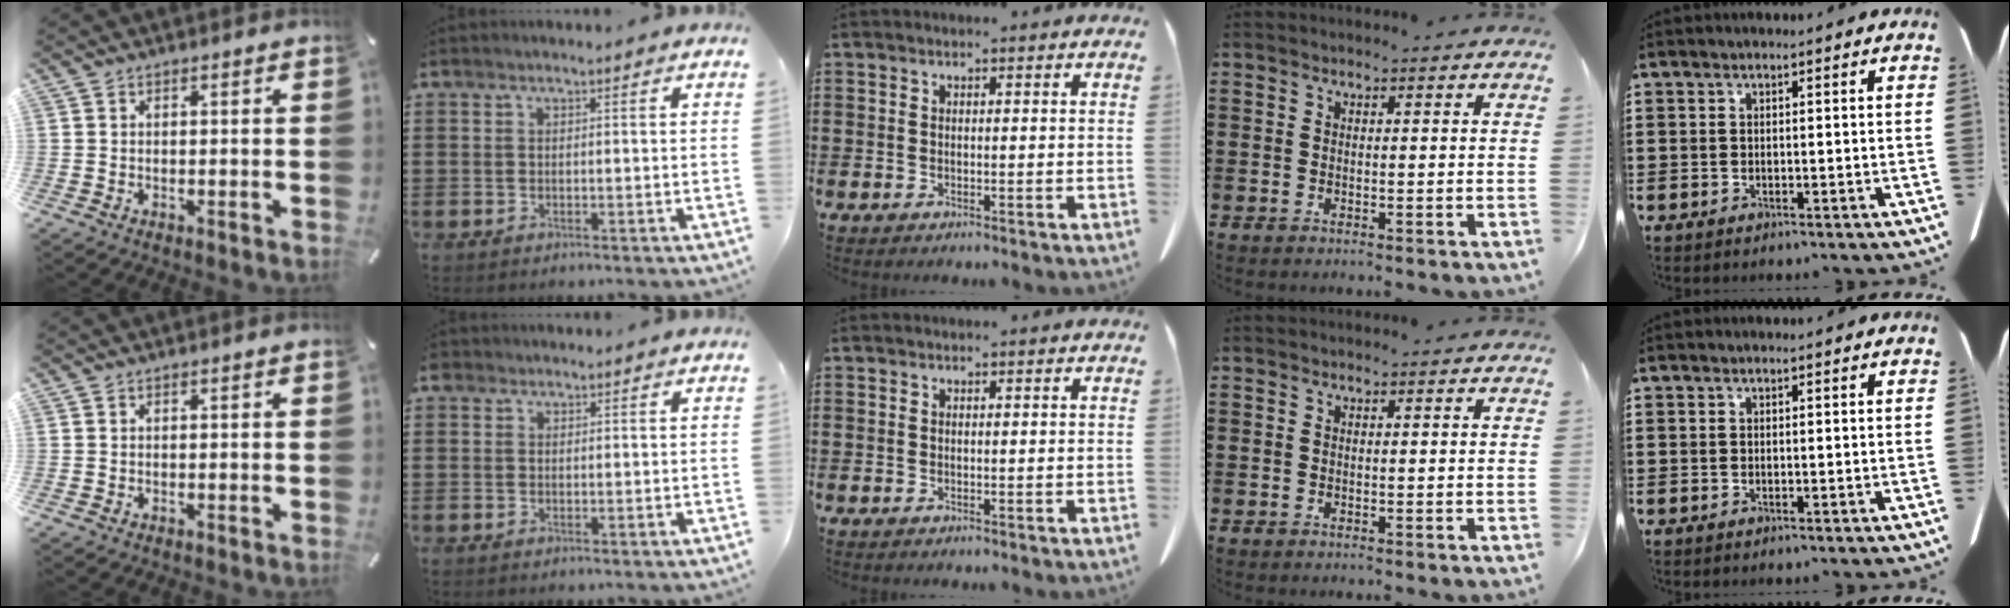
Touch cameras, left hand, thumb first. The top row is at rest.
{"index": {"total": 0.8, "force": [0.5, 0.6, 0.1], "torque": [-0.004, 0.004, 0.010]}}